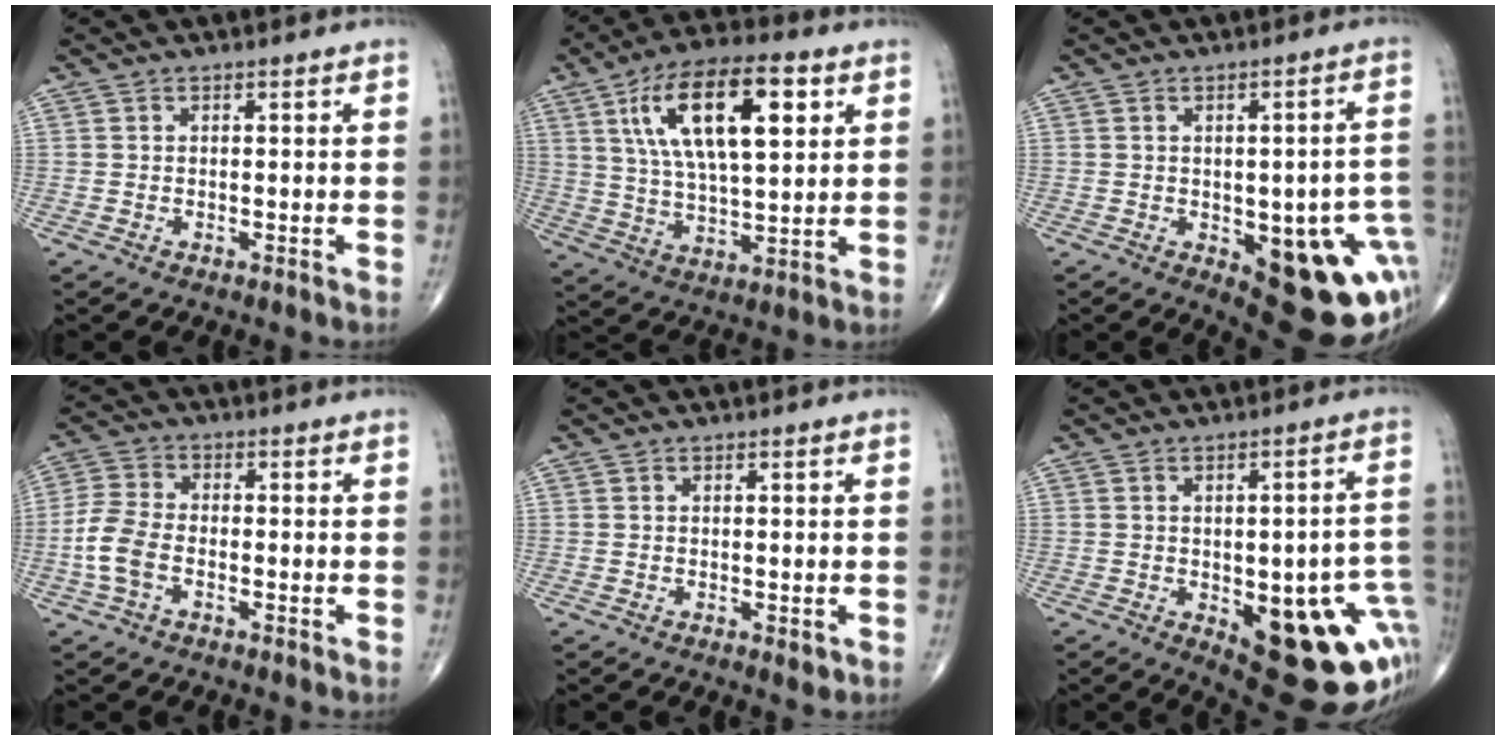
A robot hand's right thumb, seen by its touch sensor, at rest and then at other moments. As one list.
[{"total": 18.6, "force": [6.6, 7.4, 15.8], "torque": [-0.263, -0.007, 0.113]}, {"total": 18.6, "force": [-4.3, 7.3, 16.5], "torque": [-0.149, 0.014, -0.022]}, {"total": 6.8, "force": [-2.0, 4.0, 5.1], "torque": [-0.122, 0.015, -0.046]}, {"total": 1.3, "force": [-0.2, 0.5, 1.1], "torque": [-0.013, -0.004, 0.000]}, {"total": 21.6, "force": [-4.9, 8.2, 19.3], "torque": [-0.189, 0.013, -0.029]}]